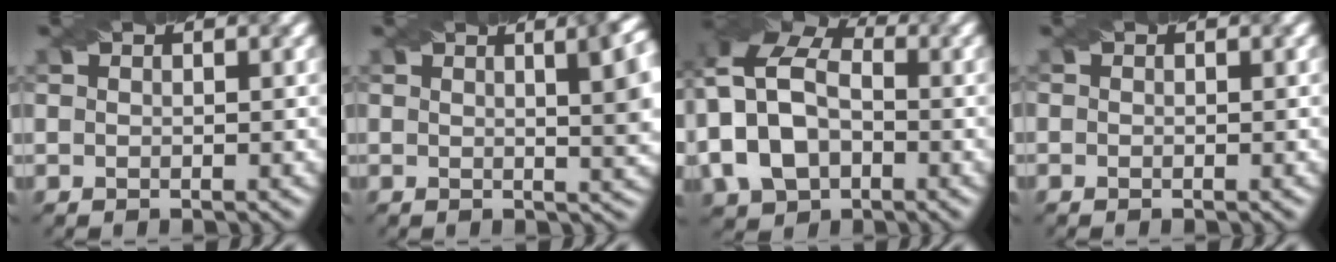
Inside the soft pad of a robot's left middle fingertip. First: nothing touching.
{"total": 6.4, "force": [1.5, 2.1, 5.9], "torque": [-0.034, 0.014, 0.016]}
{"total": 11.5, "force": [-0.5, 8.1, 8.1], "torque": [-0.181, -0.002, -0.023]}
{"total": 0.0}